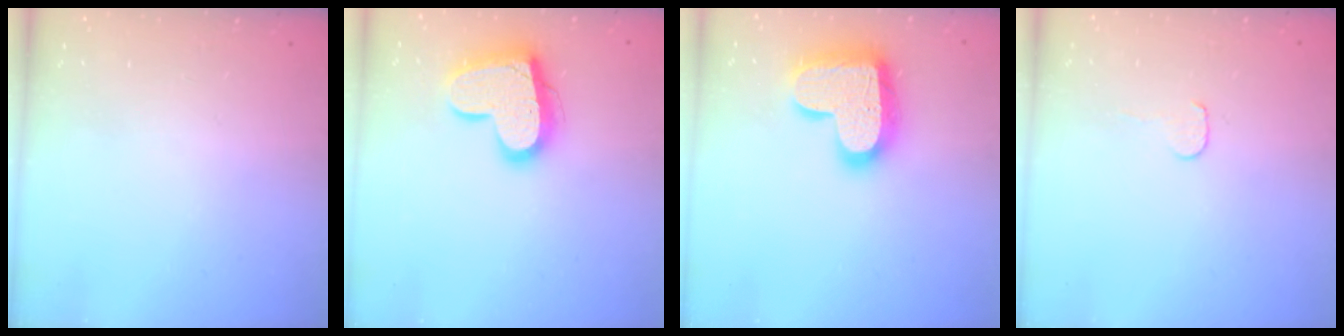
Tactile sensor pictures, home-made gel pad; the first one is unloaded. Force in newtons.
{"total": 17.0, "press": 16.9, "slide": 1.4}
{"total": 19.5, "press": 19.5, "slide": 1.4}
{"total": 3.5, "press": 3.5, "slide": 0.4}